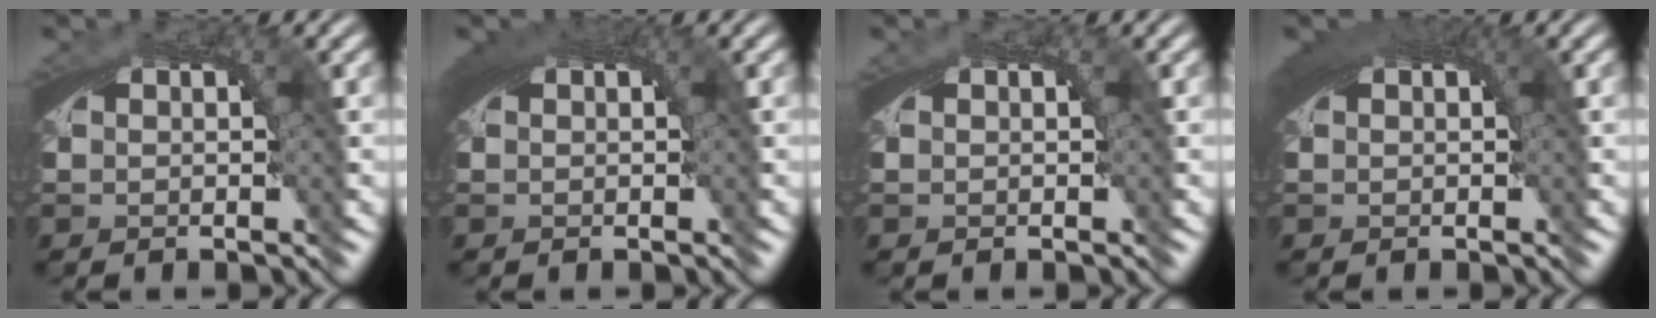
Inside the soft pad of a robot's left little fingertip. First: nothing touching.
{"total": 2.0, "force": [0.8, 0.3, 1.8], "torque": [-0.024, 0.006, 0.012]}
{"total": 0.0}
{"total": 2.5, "force": [1.1, 0.5, 2.2], "torque": [-0.026, 0.007, 0.015]}